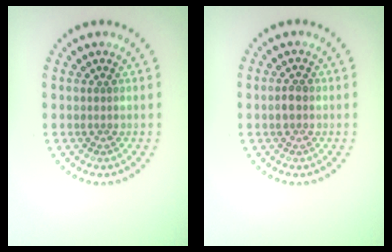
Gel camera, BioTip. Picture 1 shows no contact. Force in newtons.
{"total": 1.4, "press": 1.4, "slide": 0.1}